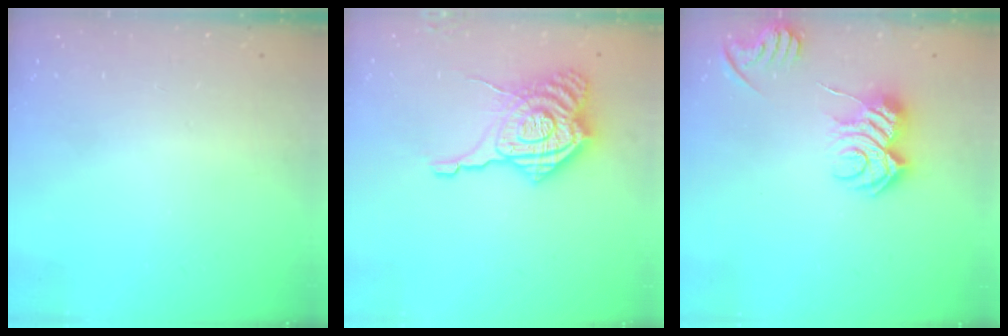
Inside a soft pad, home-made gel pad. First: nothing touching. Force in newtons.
{"total": 16.3, "press": 16.2, "slide": 1.8}
{"total": 9.8, "press": 9.8, "slide": 0.2}